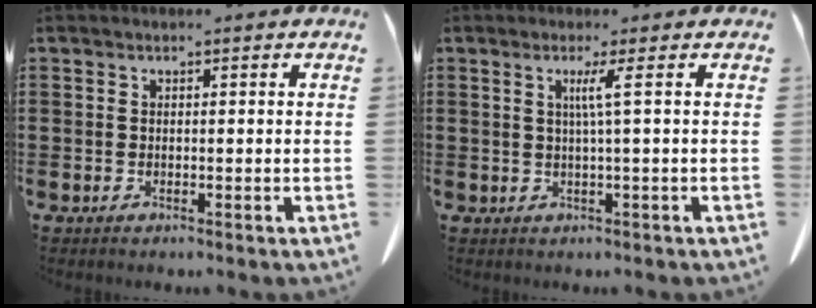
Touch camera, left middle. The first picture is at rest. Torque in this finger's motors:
{"motor_torque": [0.65, 0.03, 0.26, 0.07]}